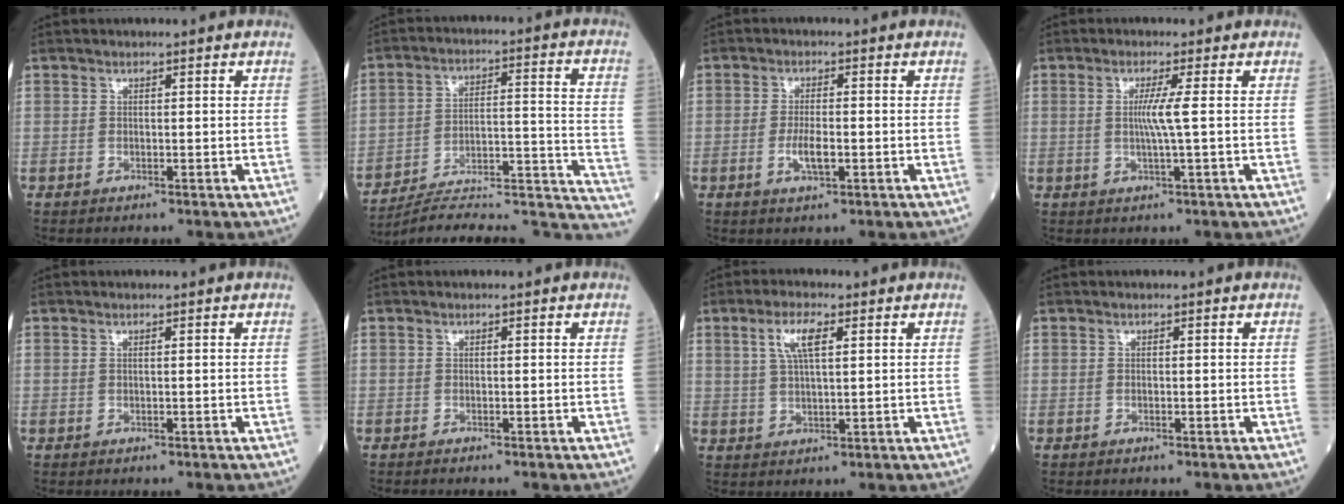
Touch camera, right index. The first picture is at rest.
{"total": 26.2, "force": [-24.3, 2.6, 9.4], "torque": [-0.065, 0.024, -0.334]}
{"total": 3.7, "force": [-1.0, 0.9, 3.4], "torque": [-0.067, -0.001, -0.016]}
{"total": 3.4, "force": [0.2, -0.9, 3.2], "torque": [-0.064, -0.006, 0.001]}
{"total": 0.0}
{"total": 0.7, "force": [-0.6, -0.1, 0.3], "torque": [-0.004, 0.000, -0.009]}
{"total": 5.3, "force": [2.1, 1.3, 4.7], "torque": [-0.098, 0.009, 0.043]}
{"total": 0.0}